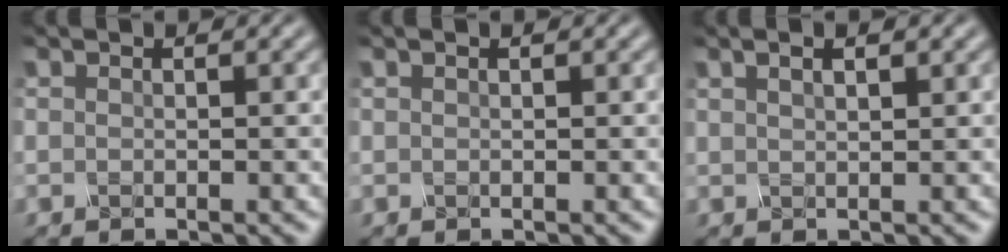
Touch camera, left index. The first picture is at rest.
{"total": 0.0}
{"total": 2.7, "force": [1.4, 1.0, 2.1], "torque": [-0.024, 0.007, 0.007]}